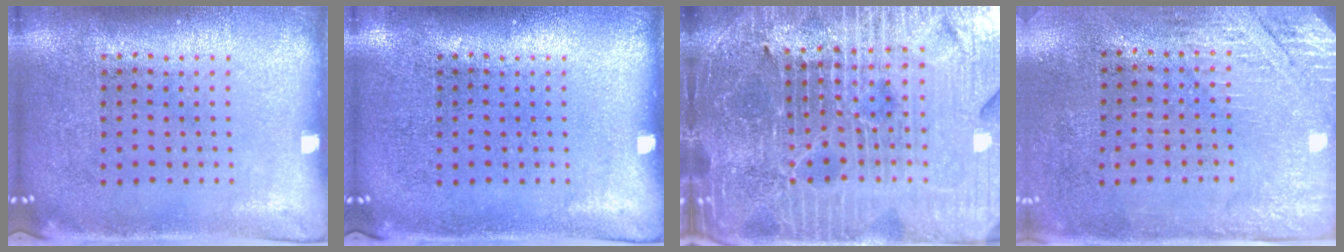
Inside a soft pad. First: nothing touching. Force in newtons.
{"total": 0.0}
{"total": 6.1, "press": 5.5, "slide": 2.5}
{"total": 2.7, "press": 2.3, "slide": 1.4}